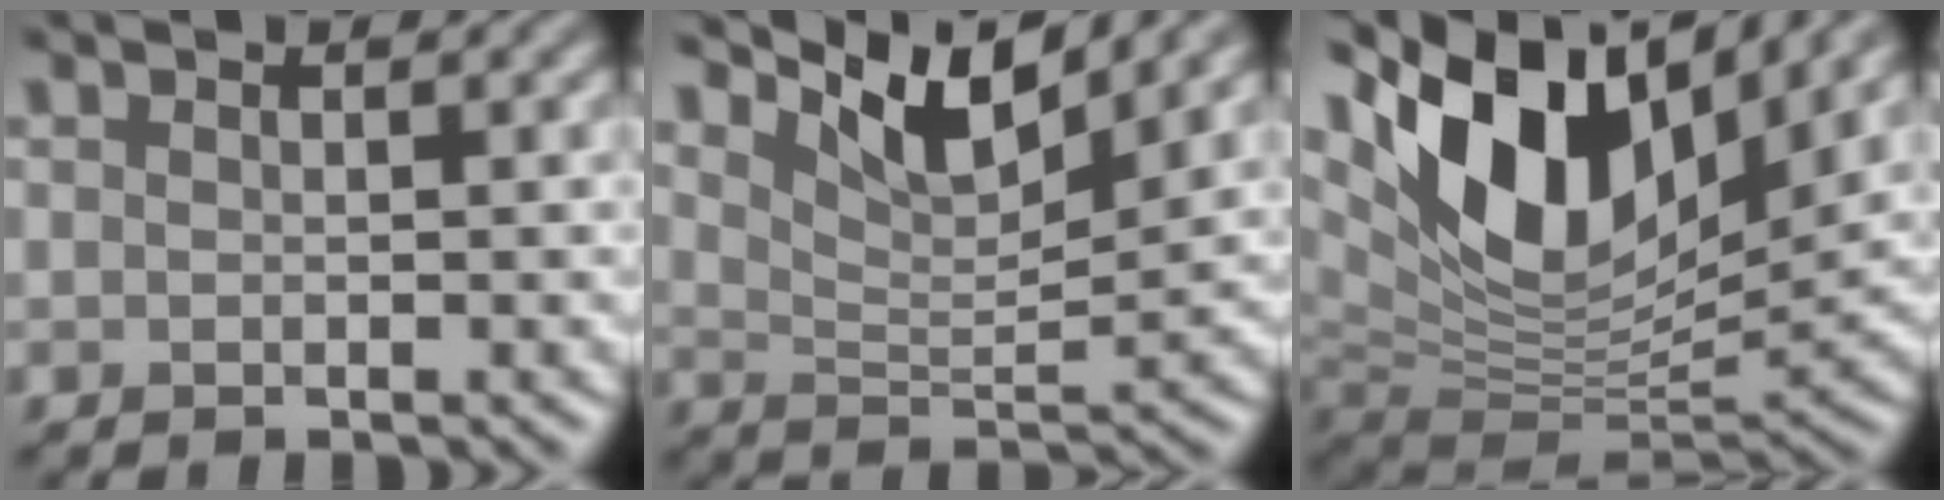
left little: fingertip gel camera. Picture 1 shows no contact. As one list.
[{"total": 6.4, "force": [4.9, 1.4, 3.9], "torque": [-0.076, 0.000, 0.087]}, {"total": 13.9, "force": [6.8, 6.9, 10.0], "torque": [-0.184, 0.018, 0.122]}]